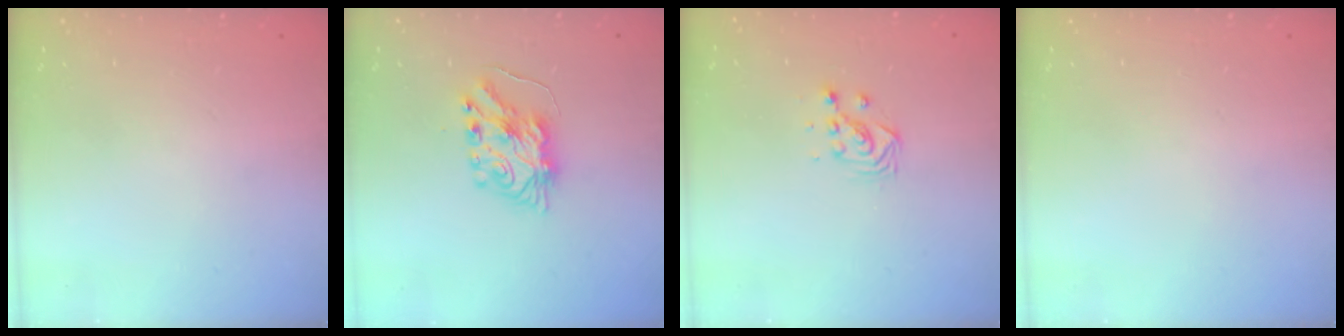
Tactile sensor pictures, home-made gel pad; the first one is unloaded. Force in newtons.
{"total": 7.8, "press": 7.7, "slide": 0.6}
{"total": 3.5, "press": 3.5, "slide": 0.2}
{"total": 0.0}